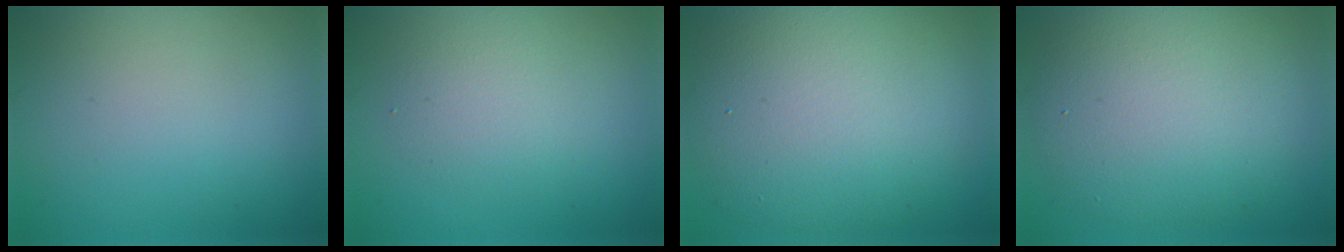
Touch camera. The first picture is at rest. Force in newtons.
{"total": 2.6, "press": 2.6, "slide": 0.2}
{"total": 11.6, "press": 11.6, "slide": 0.7}
{"total": 8.3, "press": 8.2, "slide": 1.0}